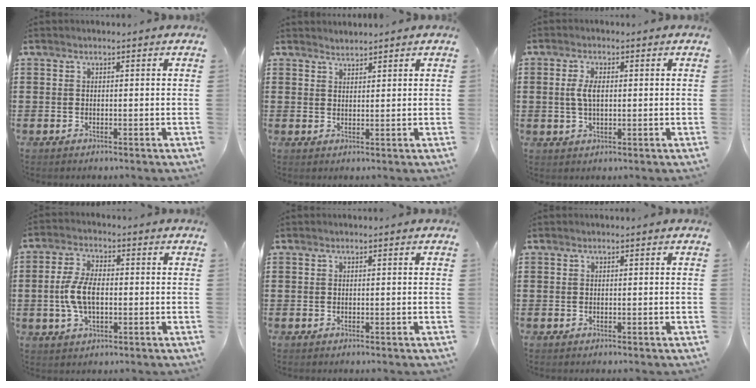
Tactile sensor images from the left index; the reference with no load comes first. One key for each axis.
{"total": 1.4, "fx": 1.4, "fy": 0.1, "fz": -0.1, "tx": -0.001, "ty": 0.000, "tz": 0.029}
{"total": 3.8, "fx": 0.5, "fy": 1.7, "fz": 3.4, "tx": -0.086, "ty": 0.001, "tz": 0.002}
{"total": 6.8, "fx": -0.6, "fy": 3.3, "fz": 5.9, "tx": -0.142, "ty": -0.004, "tz": -0.019}
{"total": 0.0}
{"total": 0.0}